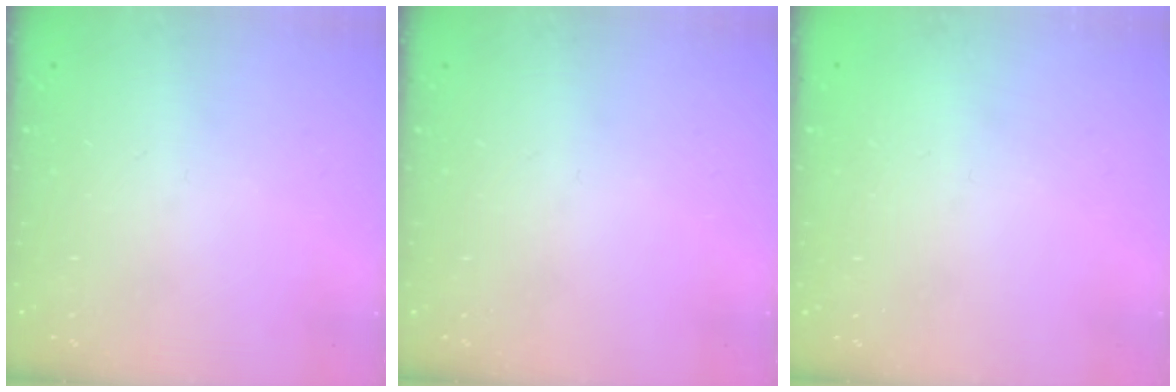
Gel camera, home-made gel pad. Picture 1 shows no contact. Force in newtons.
{"total": 0.0}
{"total": 2.3, "press": 2.3, "slide": 0.1}